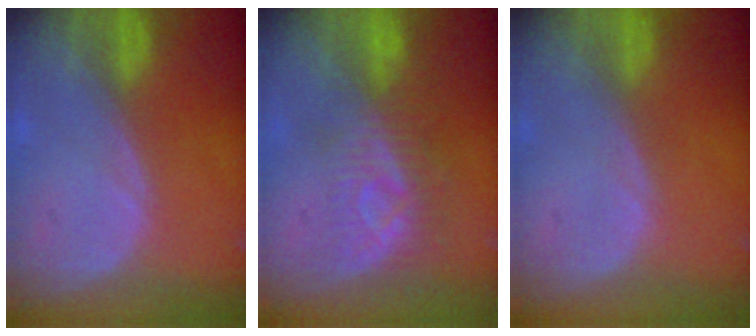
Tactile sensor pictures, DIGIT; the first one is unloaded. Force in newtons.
{"total": 8.2, "press": 7.4, "slide": 3.6}
{"total": 0.0}